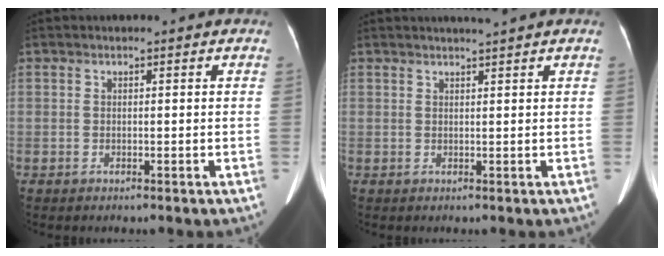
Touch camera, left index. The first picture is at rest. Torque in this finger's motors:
{"motor_torque": [-0.37, -0.23, -0.13, -0.01]}